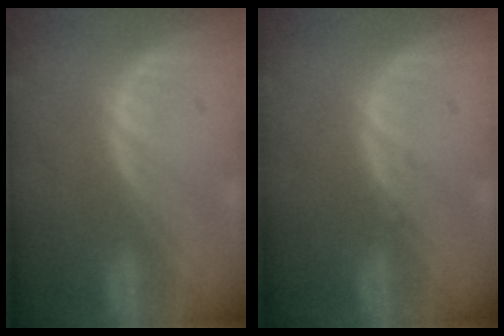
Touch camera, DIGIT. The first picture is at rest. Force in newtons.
{"total": 0.6, "press": 0.5, "slide": 0.1}